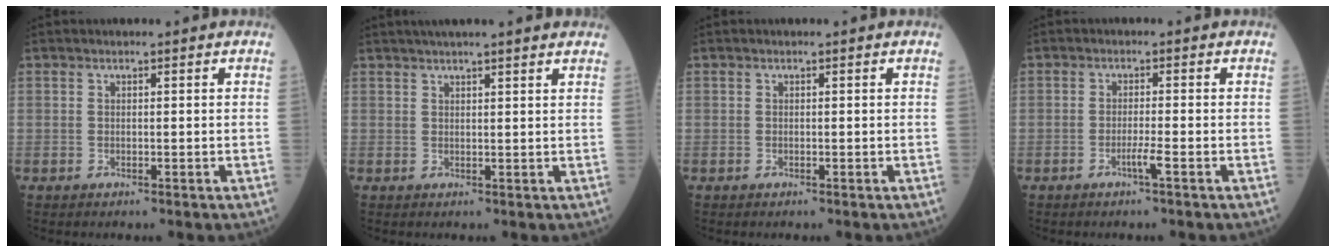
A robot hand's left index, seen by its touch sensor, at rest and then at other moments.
{"total": 9.3, "force": [7.9, 0.4, 4.8], "torque": [-0.068, 0.034, 0.096]}
{"total": 0.0}
{"total": 2.0, "force": [-1.1, -0.4, 1.6], "torque": [-0.032, -0.002, -0.022]}